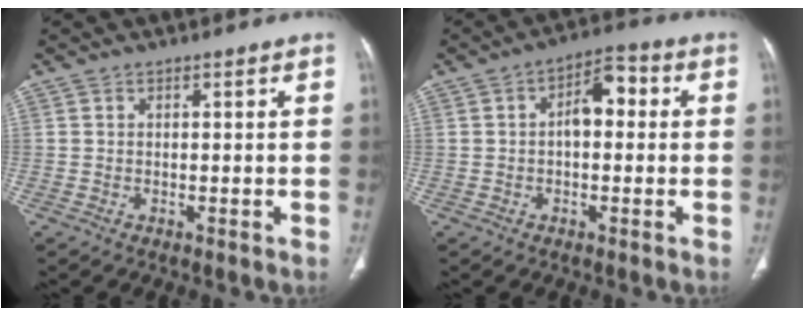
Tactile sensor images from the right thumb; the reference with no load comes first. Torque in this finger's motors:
{"motor_torque": [0.89, 2.27, 0.60, -0.39, 0.01]}